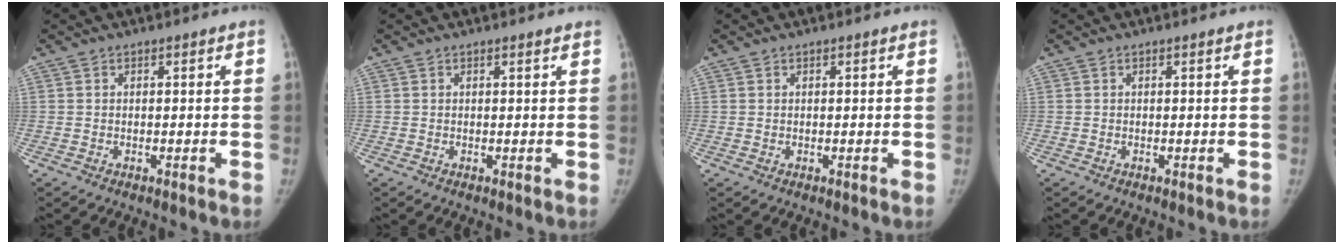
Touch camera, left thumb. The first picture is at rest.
{"total": 0.8, "force": [0.7, 0.0, 0.4], "torque": [-0.007, -0.001, 0.011]}
{"total": 0.0}
{"total": 0.0}